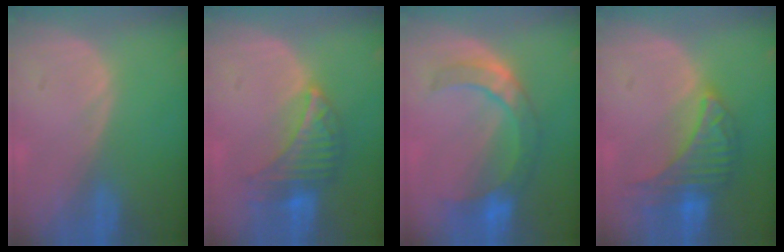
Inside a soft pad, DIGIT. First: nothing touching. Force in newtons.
{"total": 6.9, "press": 6.7, "slide": 1.6}
{"total": 7.5, "press": 7.3, "slide": 1.8}
{"total": 7.5, "press": 7.5, "slide": 0.1}